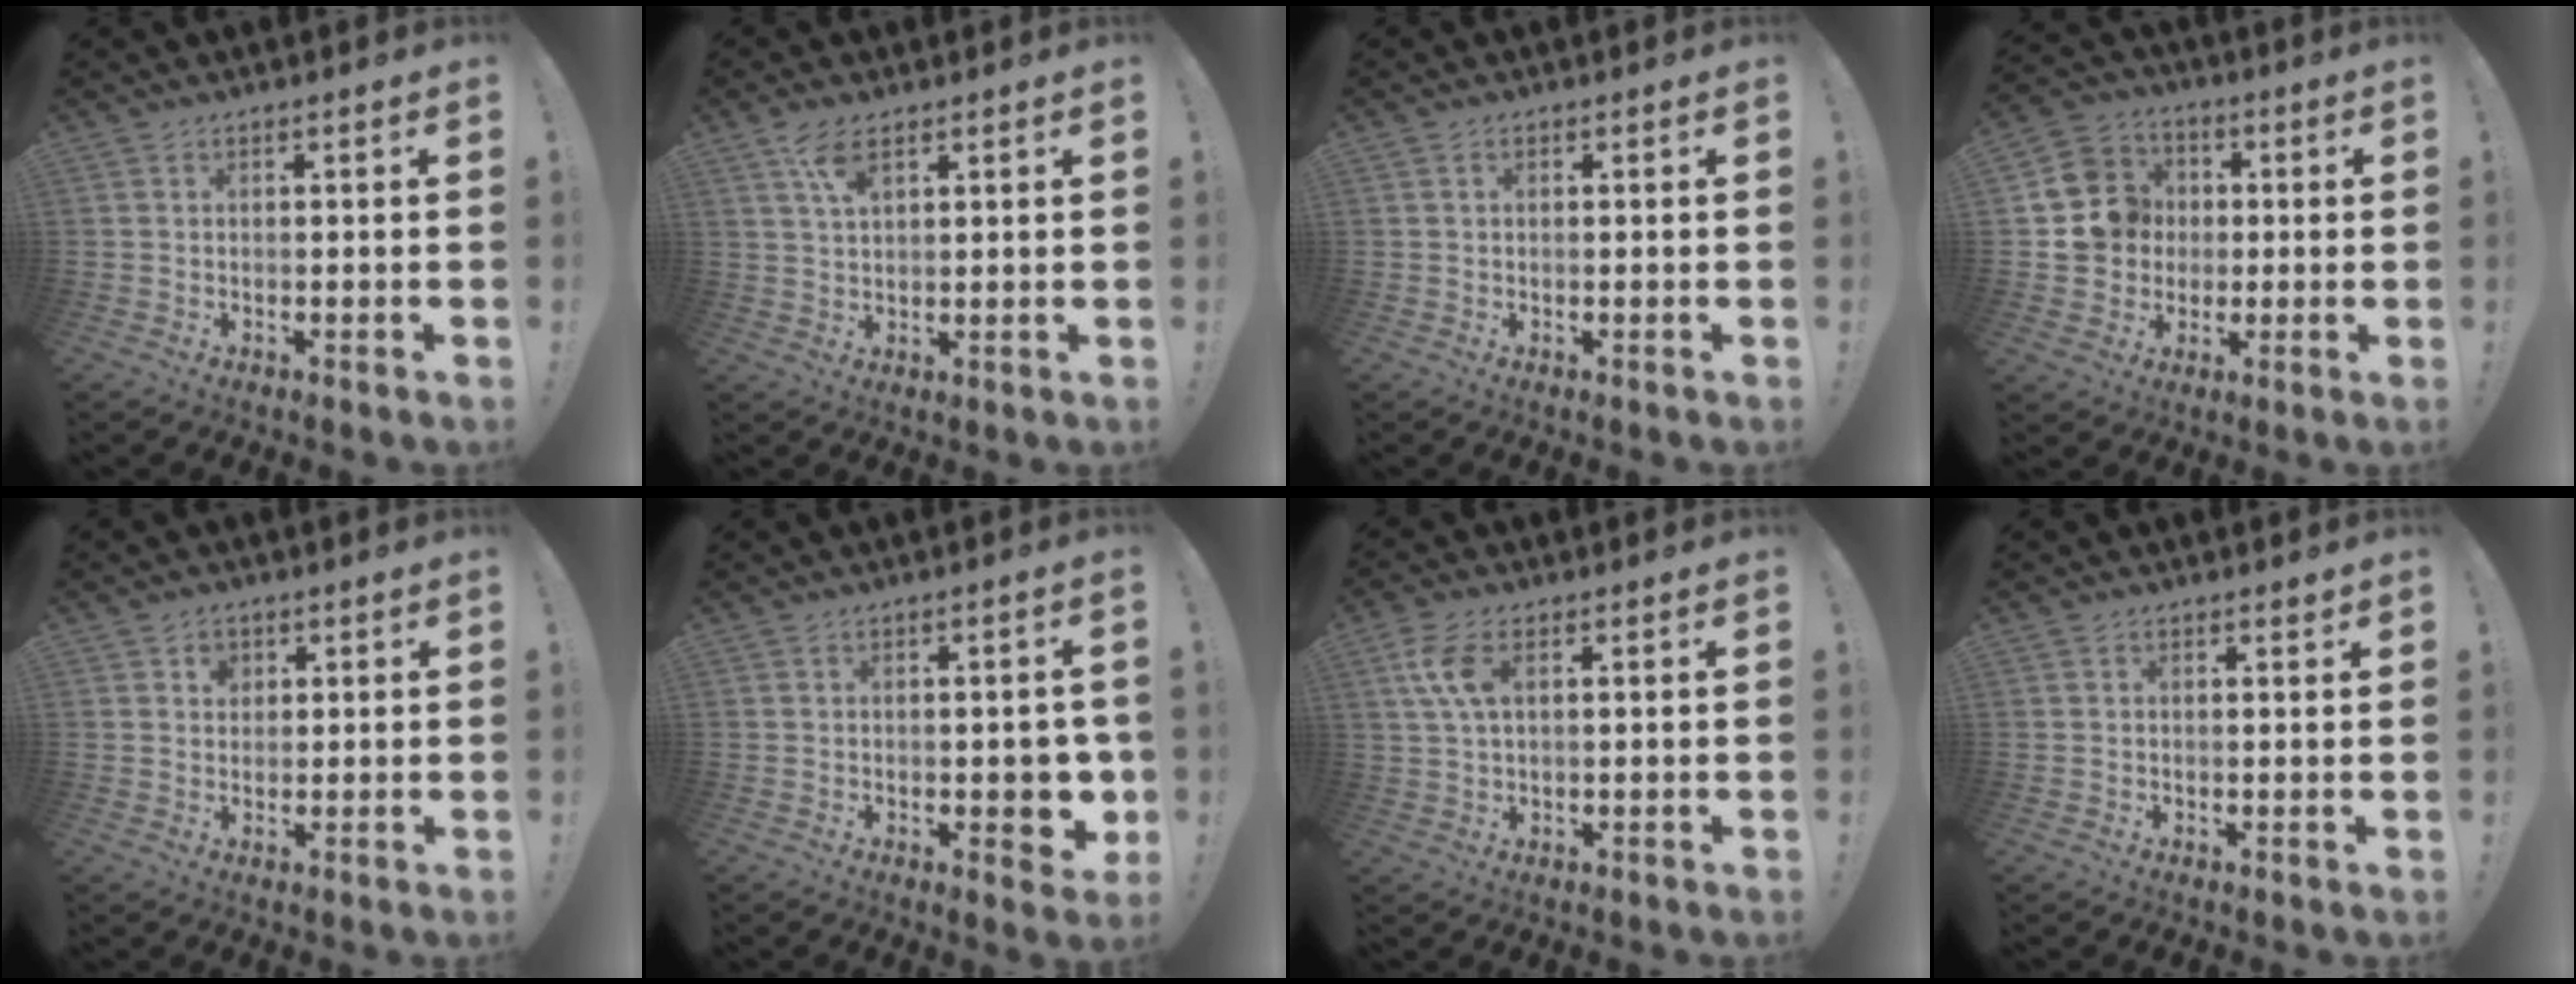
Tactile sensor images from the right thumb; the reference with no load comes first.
{"total": 5.7, "force": [3.1, 2.6, 4.1], "torque": [-0.069, -0.011, 0.055]}
{"total": 0.6, "force": [0.1, 0.5, 0.3], "torque": [-0.008, 0.003, 0.002]}
{"total": 12.9, "force": [0.3, 12.2, 4.0], "torque": [-0.044, 0.013, 0.016]}
{"total": 3.2, "force": [1.4, 2.7, 1.0], "torque": [-0.002, -0.007, 0.021]}
{"total": 6.0, "force": [-1.2, 3.3, 4.9], "torque": [-0.055, 0.007, -0.013]}
{"total": 7.5, "force": [2.2, 3.7, 6.2], "torque": [-0.129, -0.002, 0.038]}
{"total": 0.8, "force": [0.7, 0.2, 0.4], "torque": [0.007, -0.006, 0.010]}